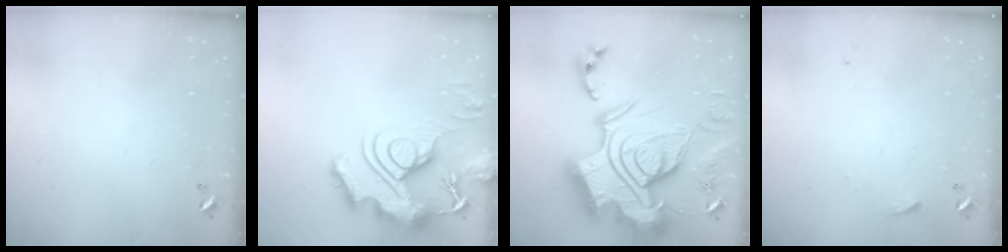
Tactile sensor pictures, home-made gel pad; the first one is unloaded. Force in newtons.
{"total": 17.0, "press": 16.9, "slide": 1.8}
{"total": 0.6, "press": 0.6, "slide": 0.0}
{"total": 7.2, "press": 7.2, "slide": 0.7}